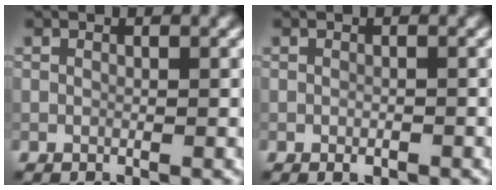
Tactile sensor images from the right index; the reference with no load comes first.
{"total": 0.9, "force": [-0.4, 0.4, 0.6], "torque": [-0.009, -0.001, -0.005]}